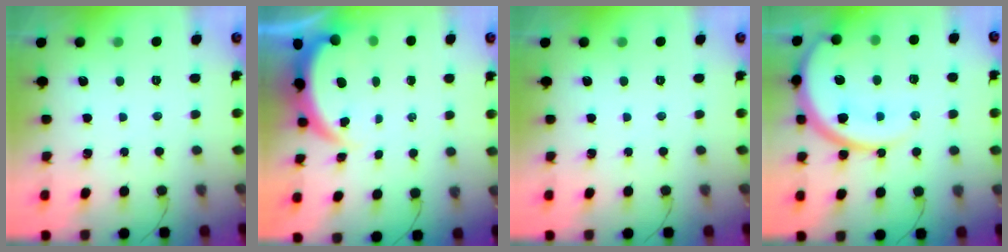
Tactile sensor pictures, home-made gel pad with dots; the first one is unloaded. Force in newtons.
{"total": 3.8, "press": 3.8, "slide": 0.1}
{"total": 0.0}
{"total": 17.2, "press": 17.1, "slide": 1.8}